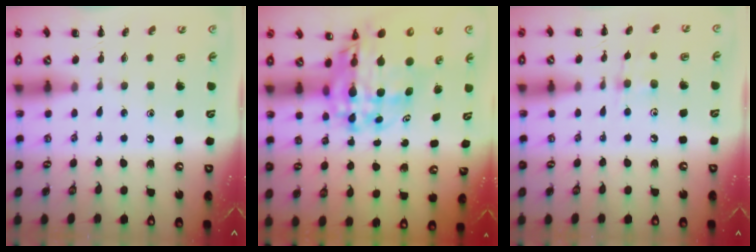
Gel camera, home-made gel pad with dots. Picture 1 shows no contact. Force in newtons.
{"total": 14.3, "press": 13.6, "slide": 4.3}
{"total": 5.8, "press": 5.6, "slide": 1.6}